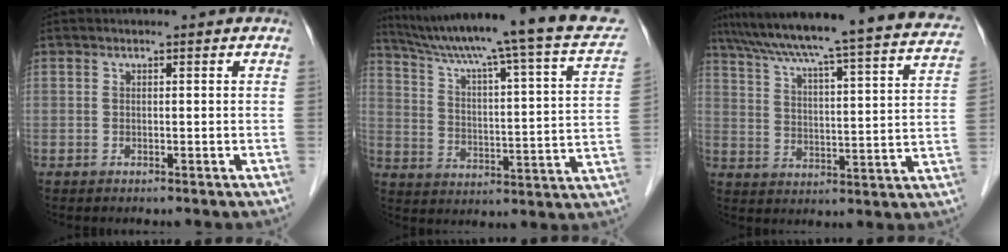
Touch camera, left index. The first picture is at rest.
{"total": 25.9, "force": [20.9, 1.4, 15.3], "torque": [-0.237, -0.018, 0.274]}
{"total": 29.1, "force": [26.2, 1.1, 12.5], "torque": [-0.201, -0.044, 0.333]}